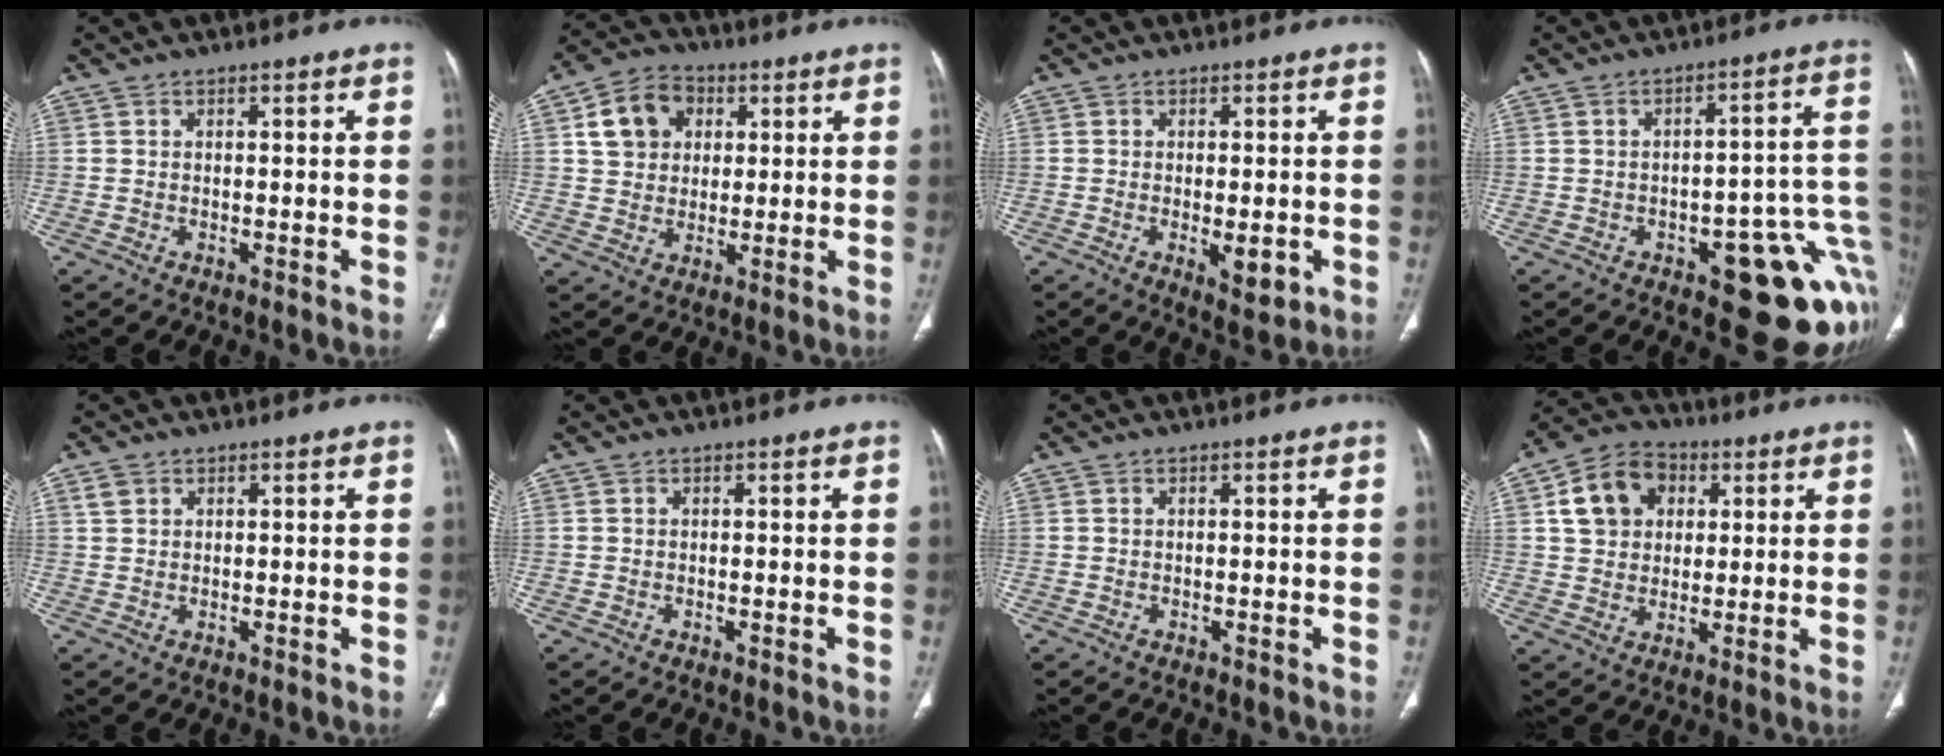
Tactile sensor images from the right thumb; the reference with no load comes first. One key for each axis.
{"total": 10.0, "fx": 3.0, "fy": 8.1, "fz": 5.0, "tx": -0.065, "ty": 0.002, "tz": 0.047}
{"total": 5.4, "fx": -1.4, "fy": 2.2, "fz": 4.7, "tx": -0.061, "ty": -0.010, "tz": -0.013}
{"total": 17.8, "fx": -5.6, "fy": 6.9, "fz": 15.4, "tx": -0.112, "ty": 0.035, "tz": -0.055}
{"total": 1.8, "fx": 1.0, "fy": 1.3, "fz": 0.7, "tx": -0.010, "ty": 0.002, "tz": 0.020}
{"total": 0.0}
{"total": 0.0}
{"total": 11.6, "fx": 3.4, "fy": 9.3, "fz": 6.2, "tx": -0.087, "ty": 0.004, "tz": 0.052}